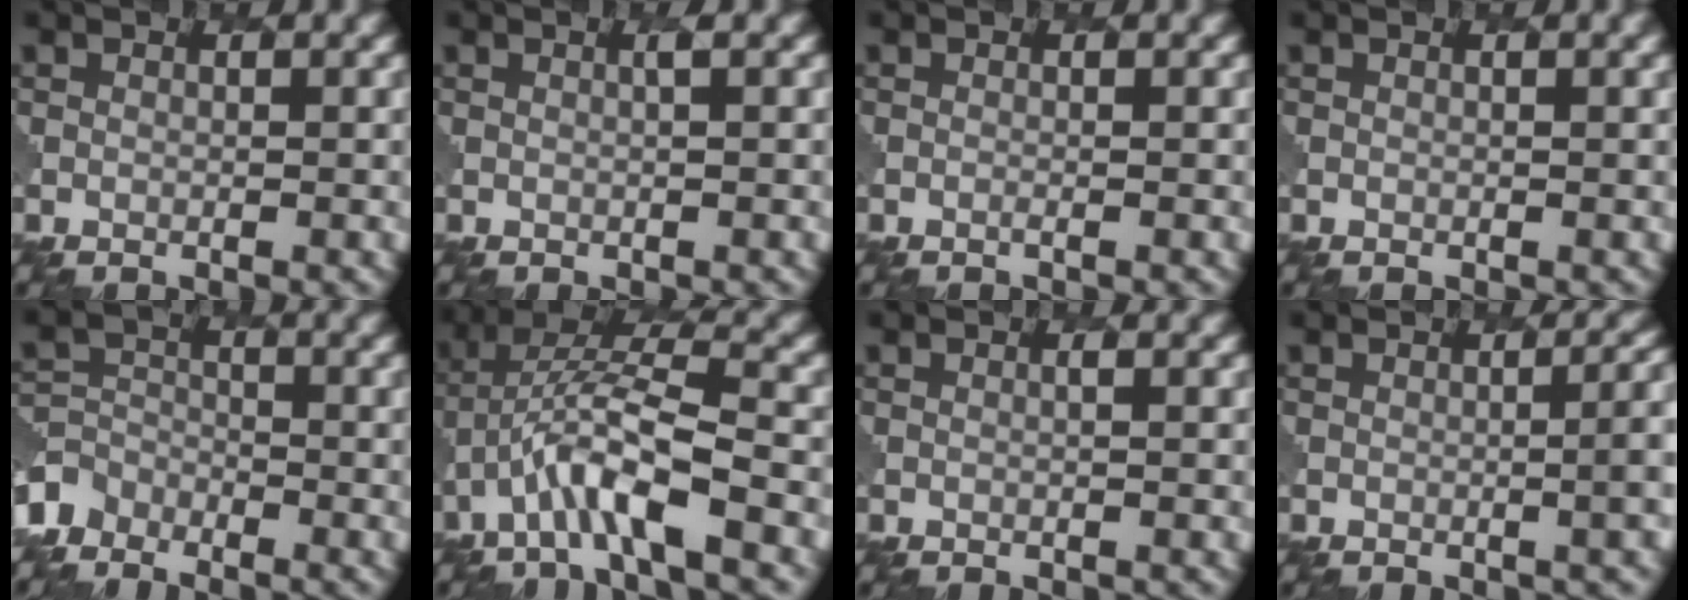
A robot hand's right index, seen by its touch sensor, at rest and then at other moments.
{"total": 1.0, "force": [0.4, 0.2, 0.9], "torque": [-0.007, 0.004, 0.005]}
{"total": 0.0}
{"total": 1.0, "force": [0.3, 0.4, 0.9], "torque": [-0.007, -0.001, 0.000]}
{"total": 3.6, "force": [-3.1, 1.8, 0.1], "torque": [0.000, -0.006, -0.070]}
{"total": 6.9, "force": [-3.0, 1.6, 6.0], "torque": [-0.113, 0.013, -0.060]}
{"total": 0.5, "force": [0.1, 0.1, 0.5], "torque": [-0.002, 0.005, 0.001]}
{"total": 4.6, "force": [-0.3, 1.6, 4.3], "torque": [-0.023, 0.010, -0.005]}